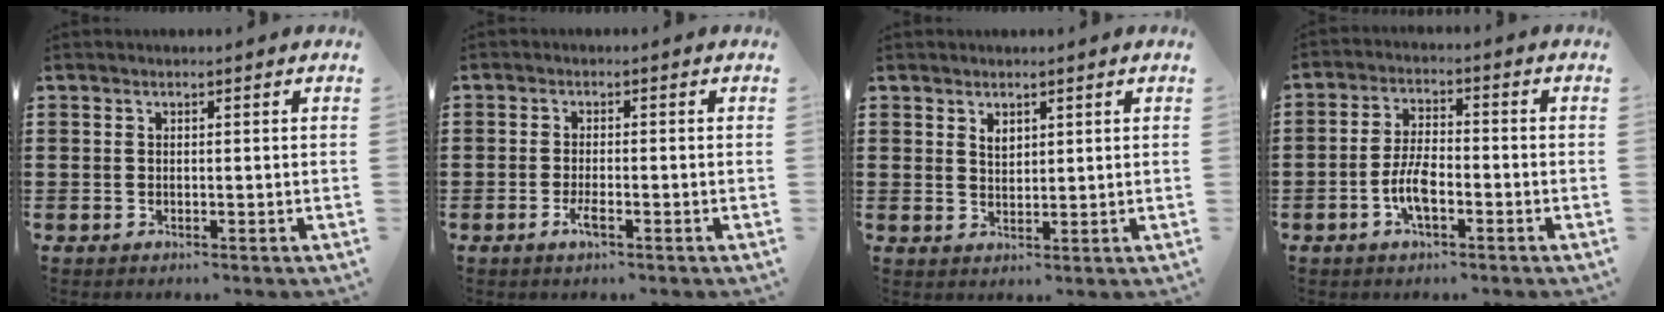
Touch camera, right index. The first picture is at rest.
{"total": 2.2, "force": [-1.2, 0.5, 1.8], "torque": [-0.038, -0.004, -0.024]}
{"total": 1.8, "force": [1.3, 0.9, 0.7], "torque": [-0.016, 0.003, 0.025]}
{"total": 5.9, "force": [-2.2, 2.4, 4.9], "torque": [-0.117, -0.001, -0.050]}